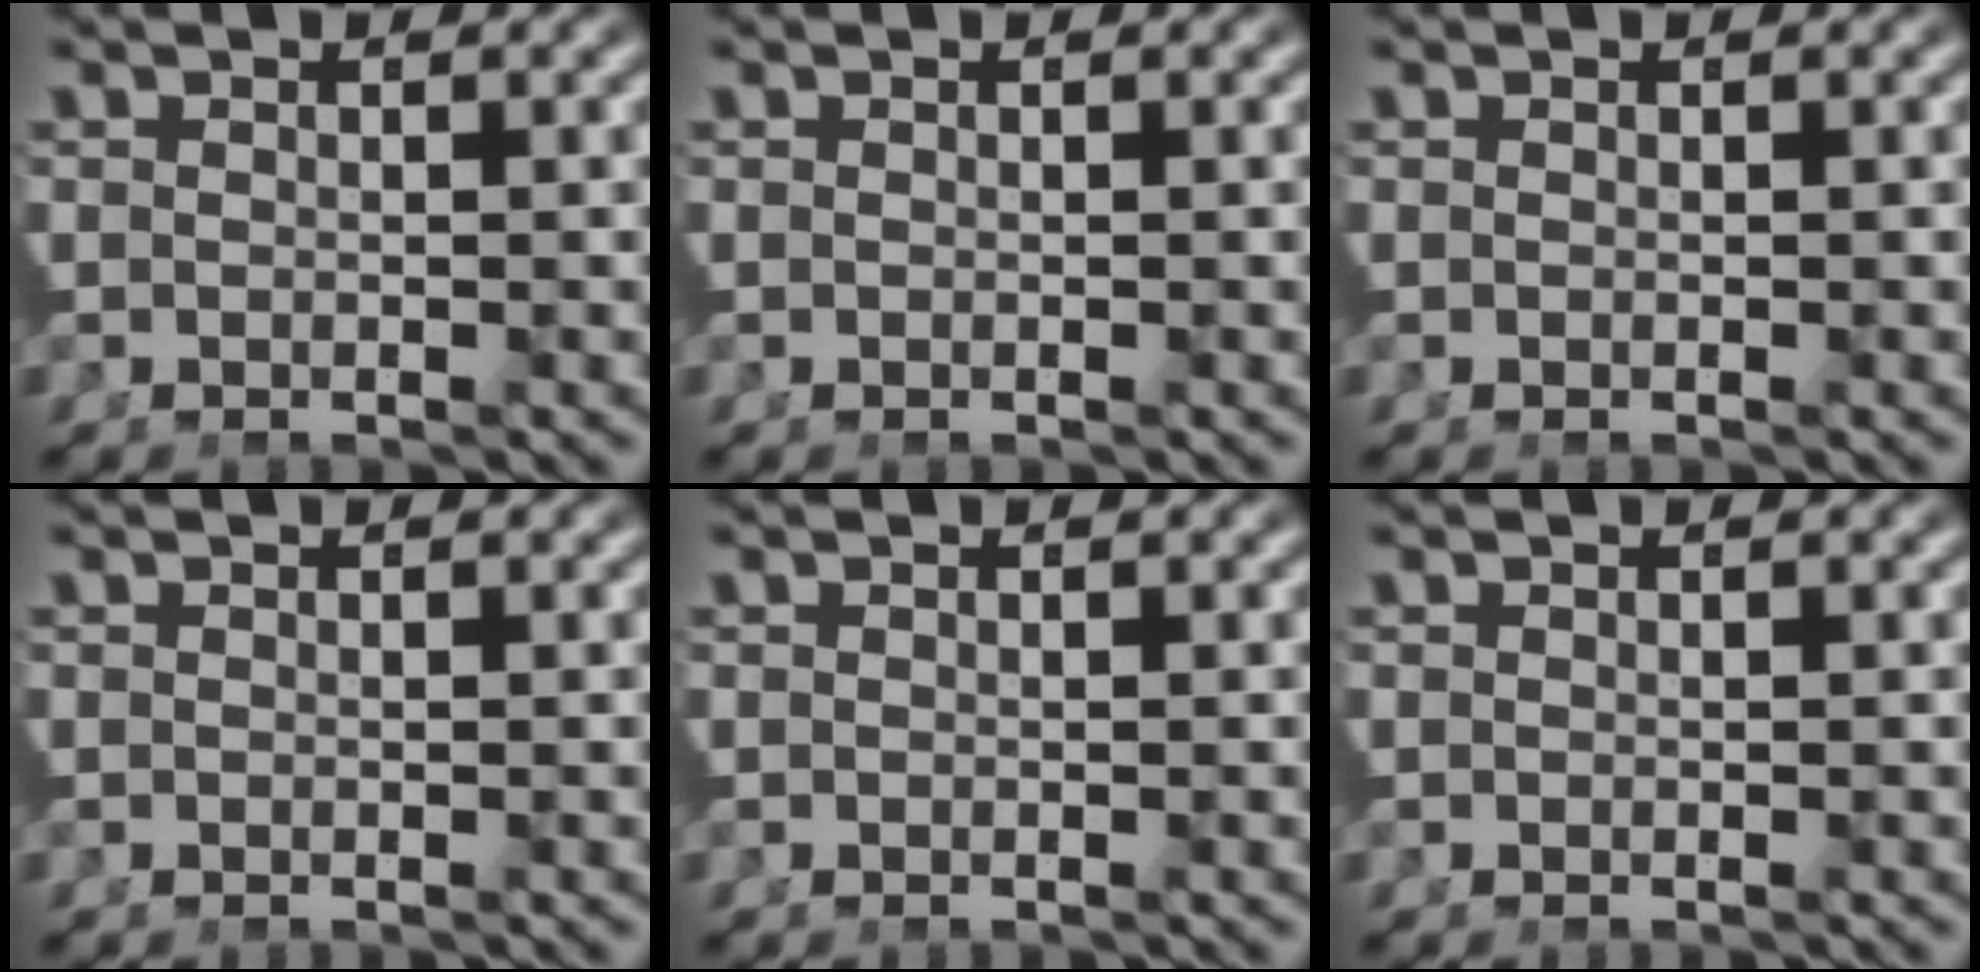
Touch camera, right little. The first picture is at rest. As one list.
[{"total": 0.0}, {"total": 0.0}, {"total": 0.0}, {"total": 0.0}, {"total": 0.0}]